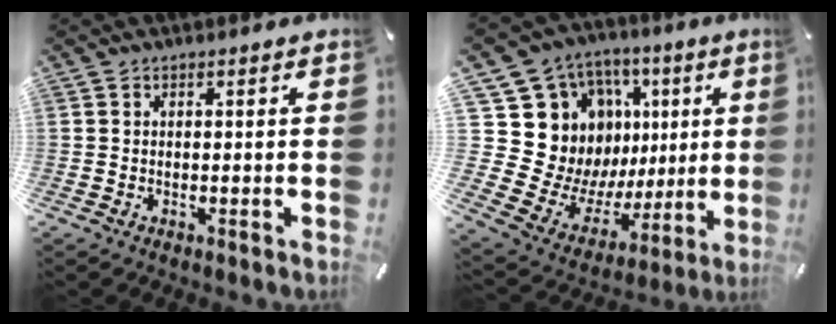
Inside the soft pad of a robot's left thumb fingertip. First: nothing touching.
{"total": 18.1, "force": [5.6, 16.1, 6.2], "torque": [-0.107, -0.076, 0.140]}